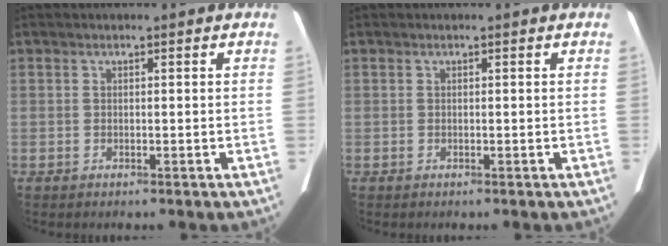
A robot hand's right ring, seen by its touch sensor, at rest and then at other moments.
{"total": 0.0}